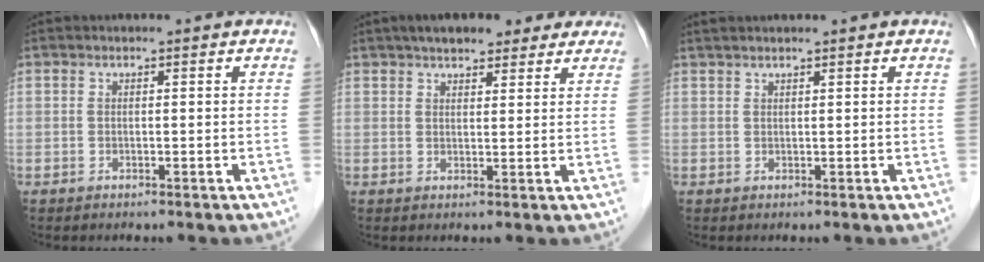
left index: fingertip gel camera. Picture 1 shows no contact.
{"total": 9.2, "force": [7.3, 3.3, 4.6], "torque": [-0.053, 0.028, 0.099]}
{"total": 2.7, "force": [2.3, -0.1, 1.3], "torque": [-0.018, 0.024, 0.043]}